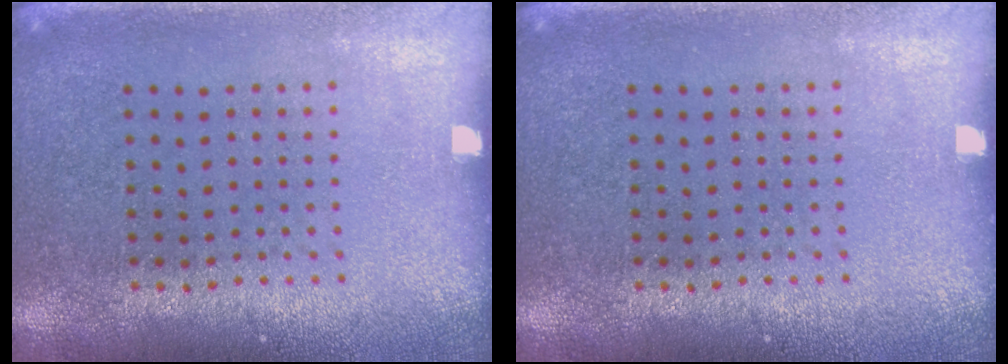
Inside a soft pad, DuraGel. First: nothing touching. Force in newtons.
{"total": 0.0}